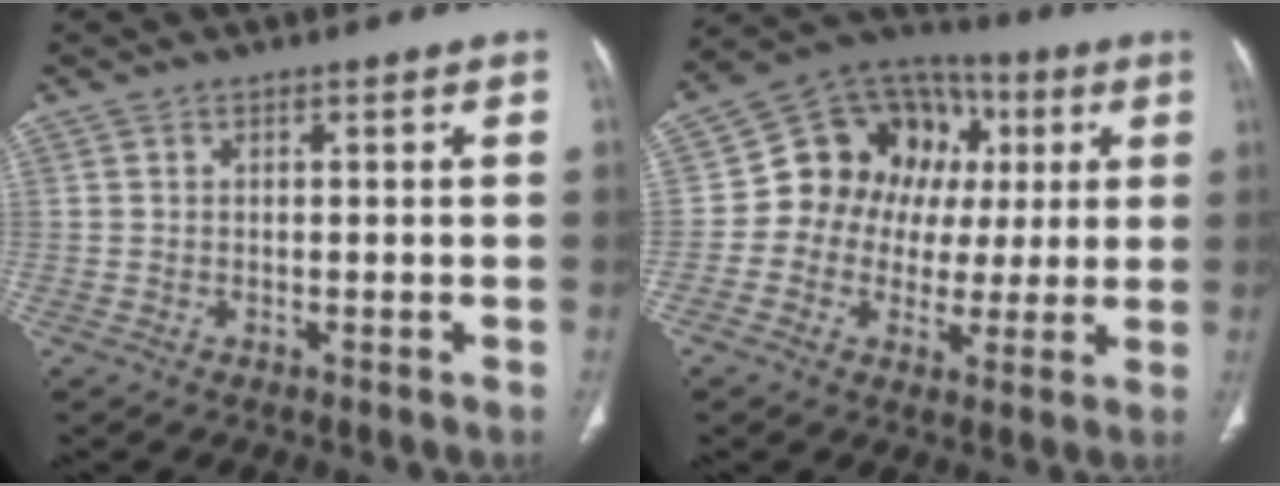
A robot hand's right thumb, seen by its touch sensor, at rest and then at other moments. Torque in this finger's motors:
{"motor_torque": [1.13, 1.38, 0.69, -0.85, 0.23]}